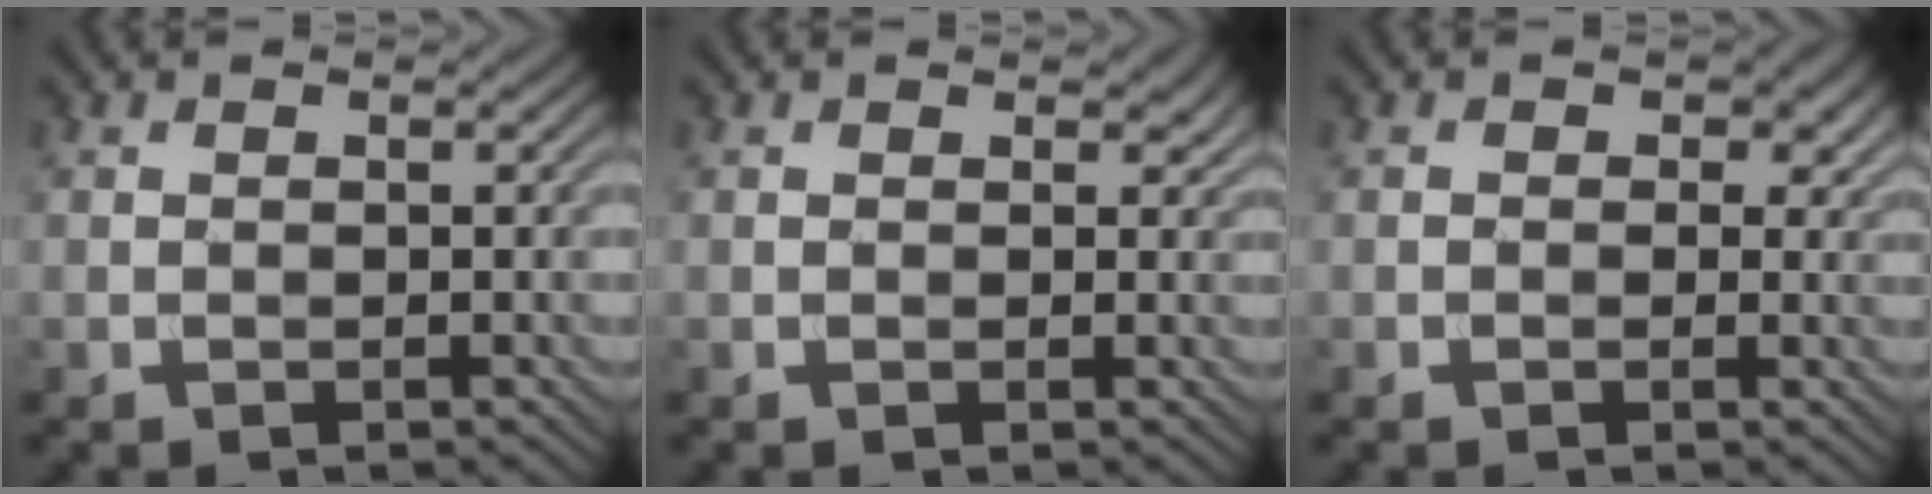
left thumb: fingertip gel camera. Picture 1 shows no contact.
{"total": 1.3, "force": [0.7, 0.8, 0.6], "torque": [-0.011, -0.005, 0.012]}
{"total": 2.3, "force": [0.5, 1.7, 1.4], "torque": [-0.024, -0.007, 0.004]}